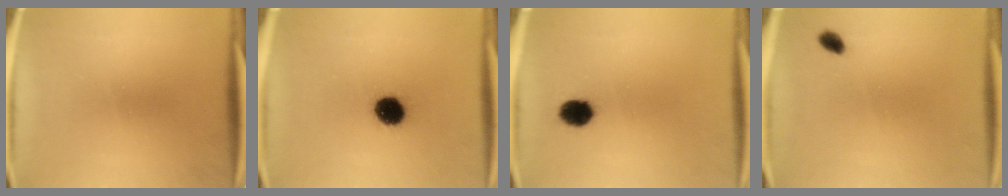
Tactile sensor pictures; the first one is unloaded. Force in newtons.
{"total": 8.1}
{"total": 5.0}
{"total": 1.9}